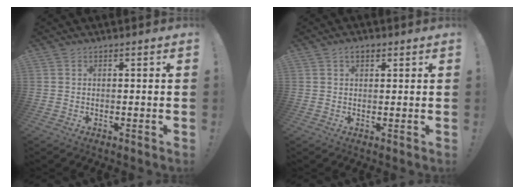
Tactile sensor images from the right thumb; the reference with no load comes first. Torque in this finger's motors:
{"motor_torque": [-0.19, 0.61, 0.56, 0.04, -0.05]}